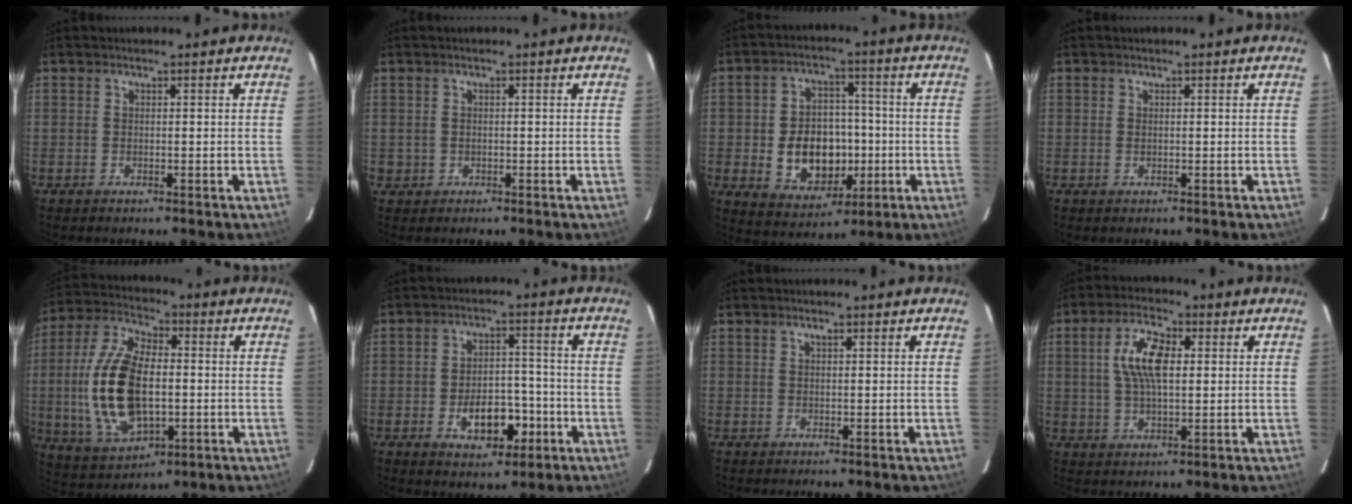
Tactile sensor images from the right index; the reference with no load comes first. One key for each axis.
{"total": 1.2, "fx": -0.3, "fy": 1.2, "fz": -0.1, "tx": 0.001, "ty": -0.001, "tz": 0.001}
{"total": 12.5, "fx": -2.3, "fy": 9.3, "fz": 8.0, "tx": -0.168, "ty": 0.016, "tz": -0.017}
{"total": 0.0}
{"total": 18.5, "fx": -1.3, "fy": 9.4, "fz": 15.8, "tx": -0.339, "ty": 0.003, "tz": -0.013}
{"total": 9.3, "fx": -3.8, "fy": 5.5, "fz": 6.5, "tx": -0.121, "ty": 0.014, "tz": -0.044}
{"total": 0.6, "fx": 0.3, "fy": 0.2, "fz": 0.5, "tx": -0.010, "ty": 0.004, "tz": 0.005}
{"total": 9.0, "fx": 1.7, "fy": 4.0, "fz": 7.9, "tx": -0.151, "ty": 0.015, "tz": 0.032}